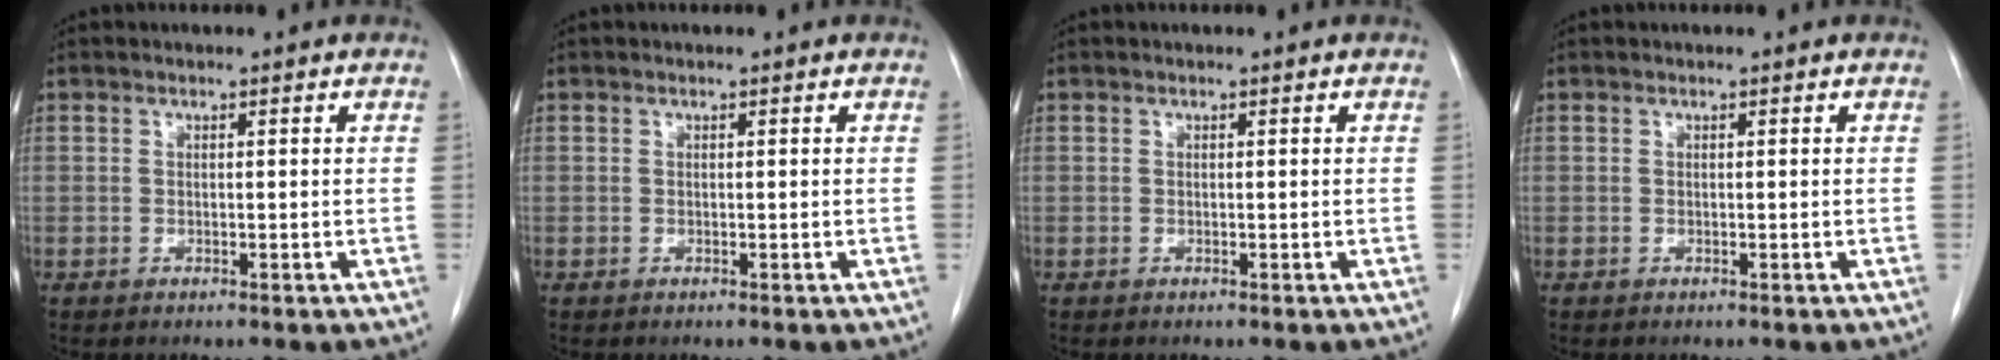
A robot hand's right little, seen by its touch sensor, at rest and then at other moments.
{"total": 0.0}
{"total": 0.0}
{"total": 0.0}